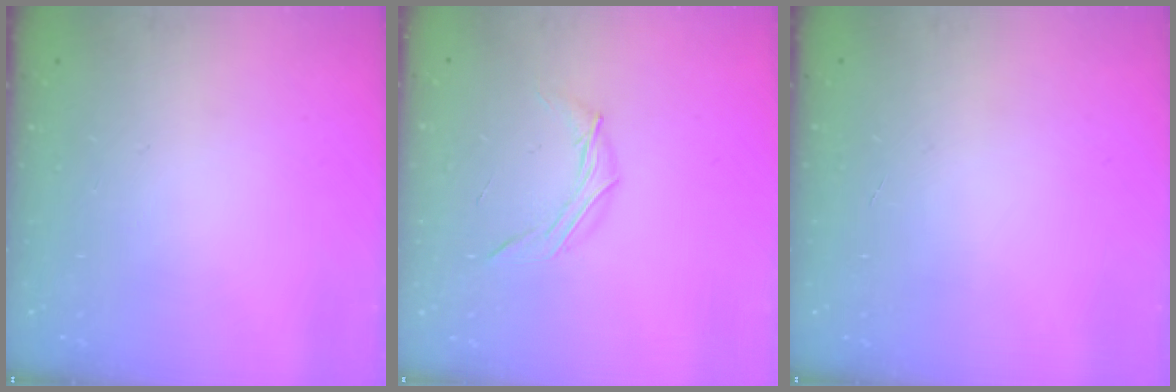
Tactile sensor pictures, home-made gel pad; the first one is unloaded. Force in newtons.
{"total": 4.9, "press": 4.8, "slide": 1.3}
{"total": 0.0}